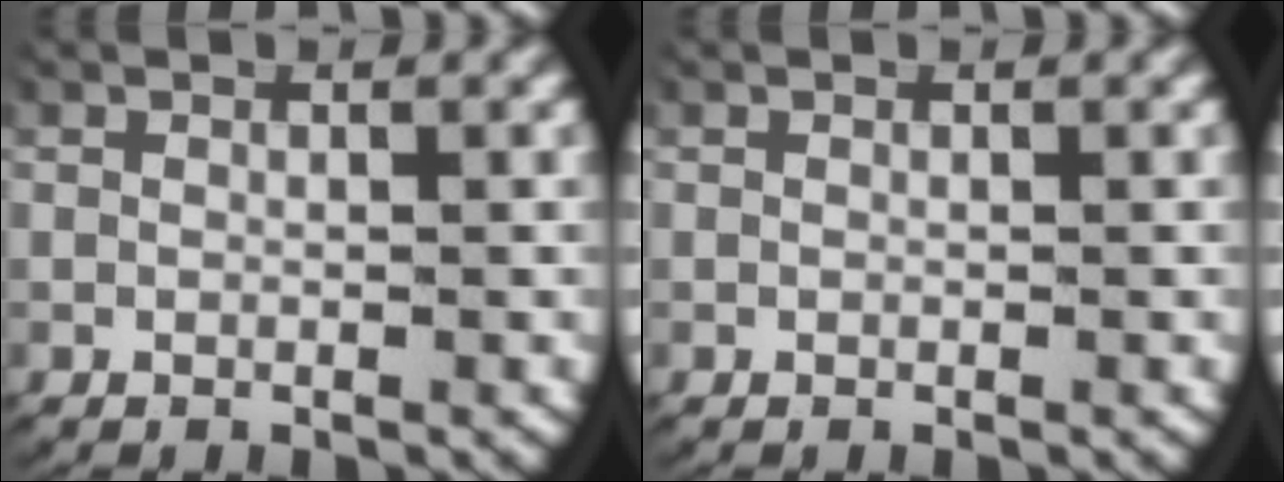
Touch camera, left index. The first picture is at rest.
{"total": 0.0}